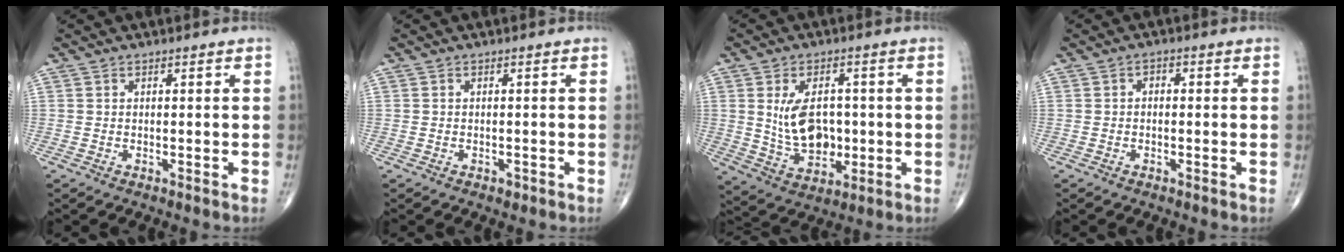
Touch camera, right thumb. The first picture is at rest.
{"total": 0.8, "force": [-0.5, 0.5, 0.4], "torque": [-0.005, 0.000, -0.007]}
{"total": 10.6, "force": [0.5, 6.9, 8.0], "torque": [-0.116, -0.006, 0.023]}
{"total": 1.5, "force": [0.0, 1.0, 1.1], "torque": [-0.008, 0.006, -0.005]}